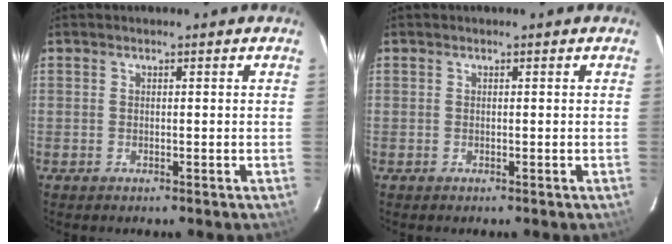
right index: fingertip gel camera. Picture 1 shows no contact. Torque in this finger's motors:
{"motor_torque": [0.29, -0.01, 0.02, 0.01]}